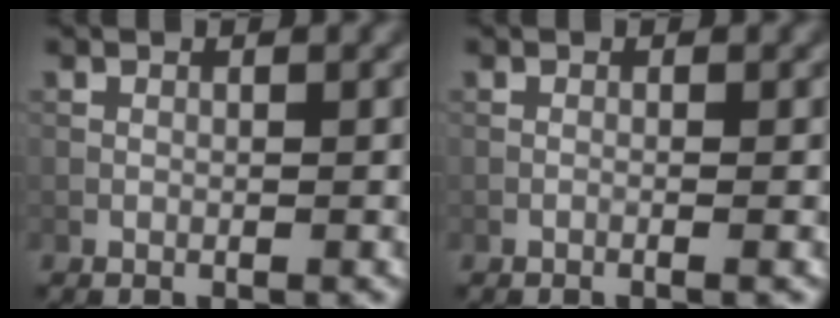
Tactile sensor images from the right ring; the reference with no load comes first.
{"total": 0.6, "force": [-0.2, 0.1, 0.6], "torque": [-0.008, 0.000, -0.010]}